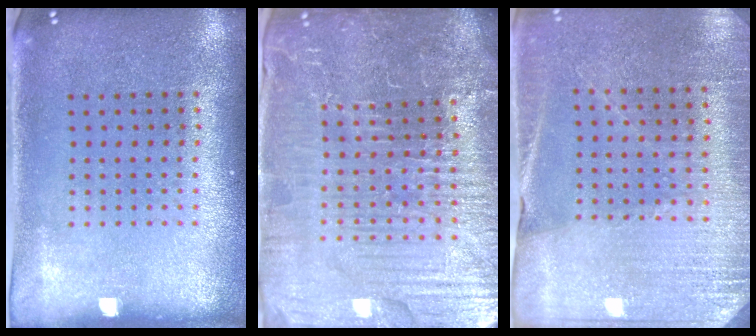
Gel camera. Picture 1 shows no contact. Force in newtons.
{"total": 5.9, "press": 5.4, "slide": 2.4}
{"total": 2.8, "press": 2.8, "slide": 0.2}